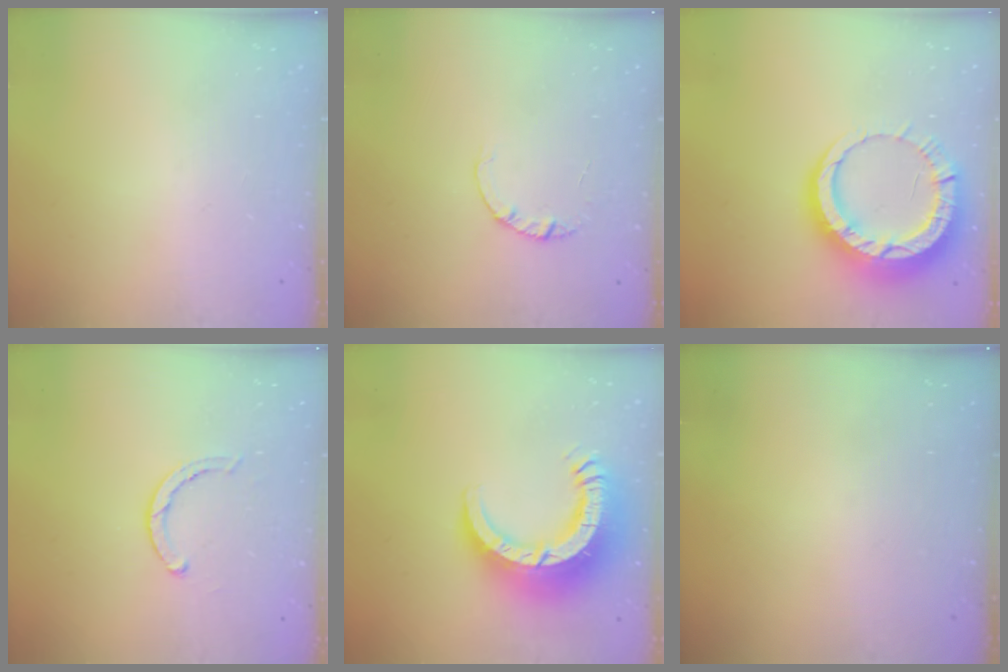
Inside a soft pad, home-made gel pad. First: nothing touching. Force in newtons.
{"total": 1.4, "press": 1.4, "slide": 0.2}
{"total": 13.8, "press": 13.7, "slide": 1.3}
{"total": 2.8, "press": 2.8, "slide": 0.2}
{"total": 15.8, "press": 15.7, "slide": 1.6}
{"total": 0.0}